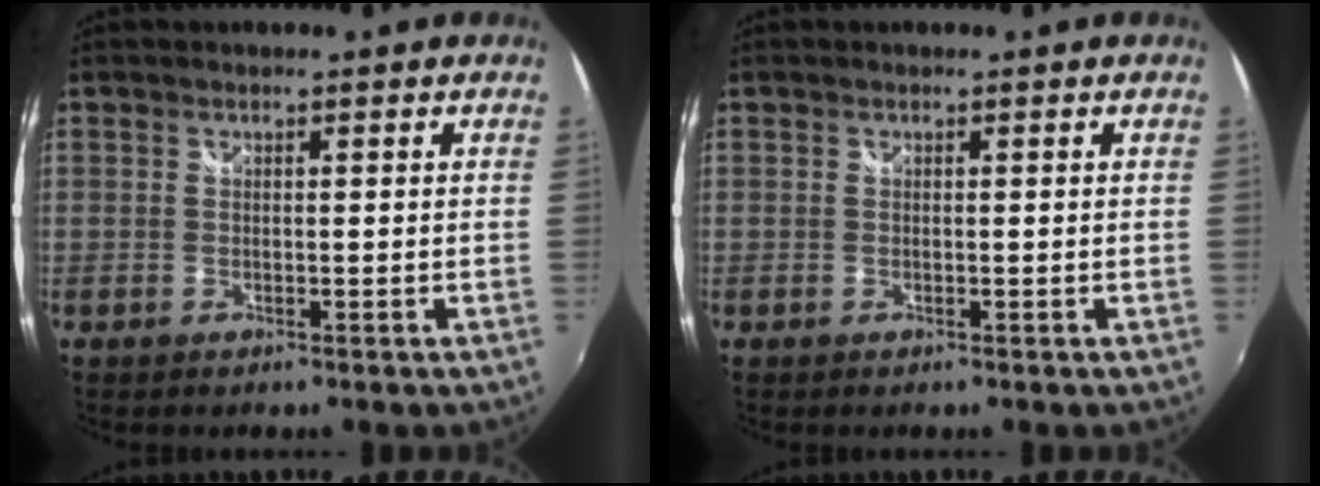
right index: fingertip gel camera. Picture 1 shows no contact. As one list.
[{"total": 0.0}]